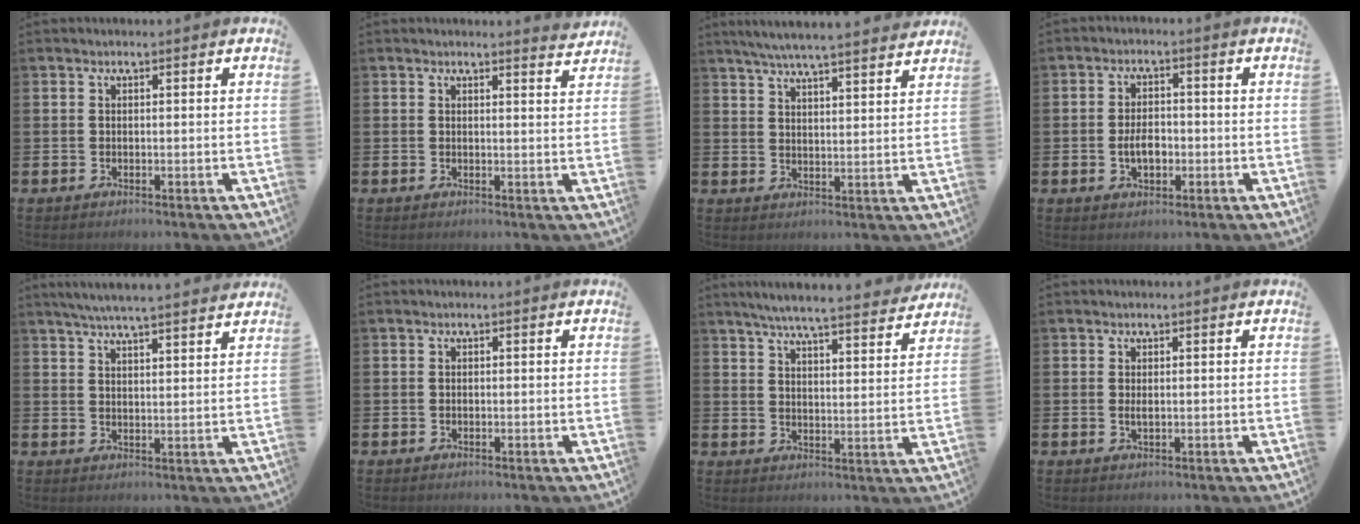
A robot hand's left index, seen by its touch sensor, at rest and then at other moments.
{"total": 2.1, "force": [2.1, -0.1, 0.0], "torque": [0.019, -0.021, 0.033]}
{"total": 5.9, "force": [5.6, -0.3, 1.7], "torque": [-0.048, -0.031, 0.099]}
{"total": 3.8, "force": [-0.8, 2.3, 2.9], "torque": [-0.037, -0.003, -0.020]}
{"total": 5.4, "force": [5.2, -0.3, 1.4], "torque": [-0.040, -0.023, 0.092]}
{"total": 0.0}
{"total": 6.4, "force": [6.1, 0.0, 1.9], "torque": [-0.046, -0.043, 0.103]}
{"total": 0.9, "force": [0.2, 0.3, 0.9], "torque": [-0.015, 0.002, 0.001]}